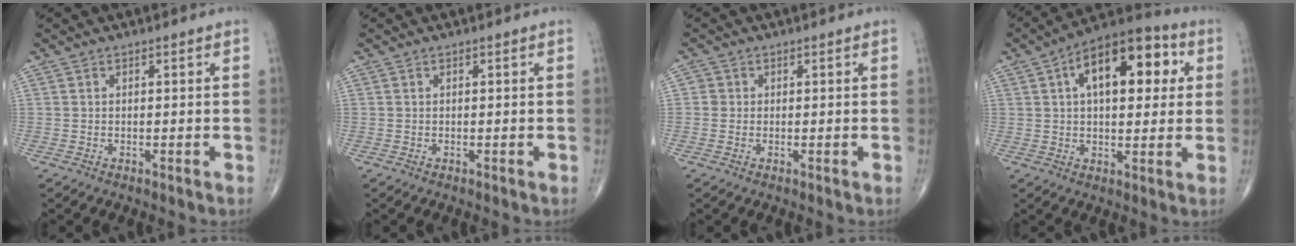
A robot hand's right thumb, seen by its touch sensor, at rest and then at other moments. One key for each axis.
{"total": 0.0}
{"total": 1.3, "fx": 0.0, "fy": 1.2, "fz": 0.1, "tx": 0.007, "ty": 0.004, "tz": -0.002}
{"total": 17.2, "fx": 4.8, "fy": 8.8, "fz": 14.0, "tx": -0.175, "ty": 0.022, "tz": 0.064}